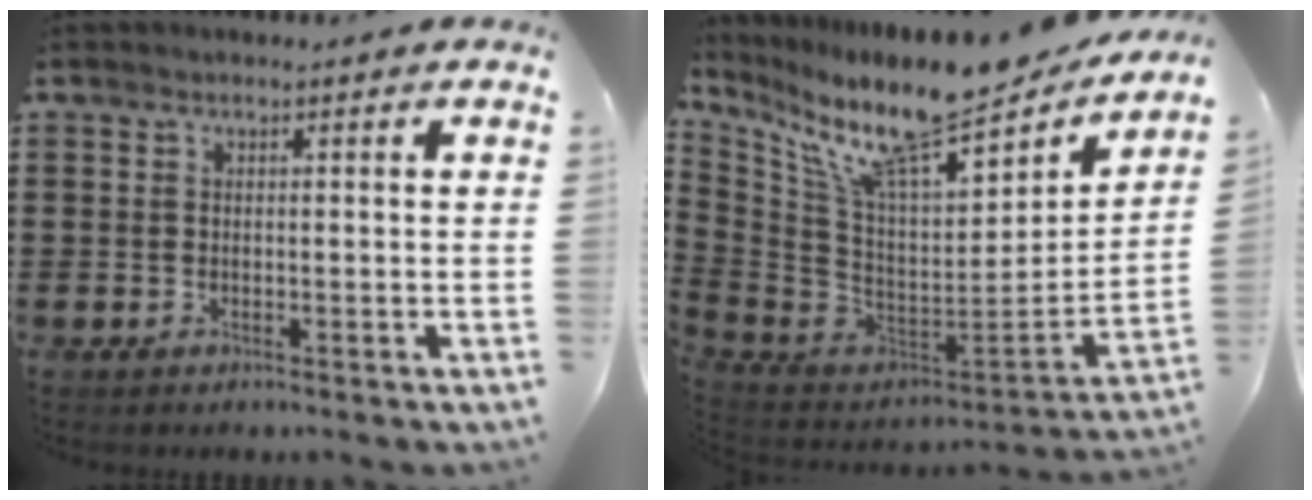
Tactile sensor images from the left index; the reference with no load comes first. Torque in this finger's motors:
{"motor_torque": [2.14, 0.00, 1.05, 0.21]}